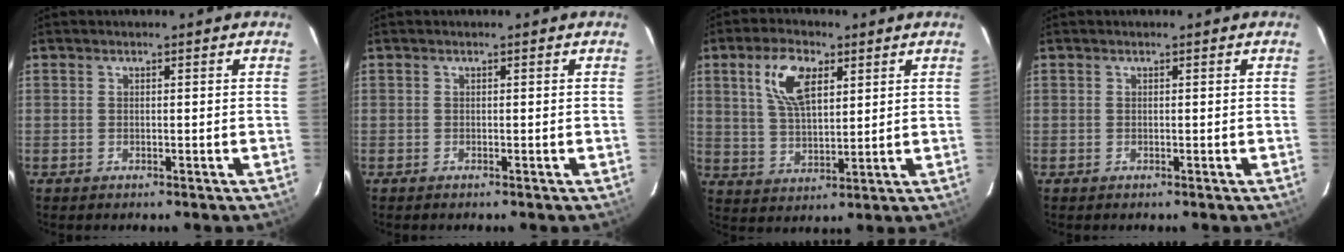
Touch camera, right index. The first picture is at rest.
{"total": 0.0}
{"total": 9.6, "force": [4.1, 4.6, 7.3], "torque": [-0.143, 0.014, 0.081]}
{"total": 0.0}